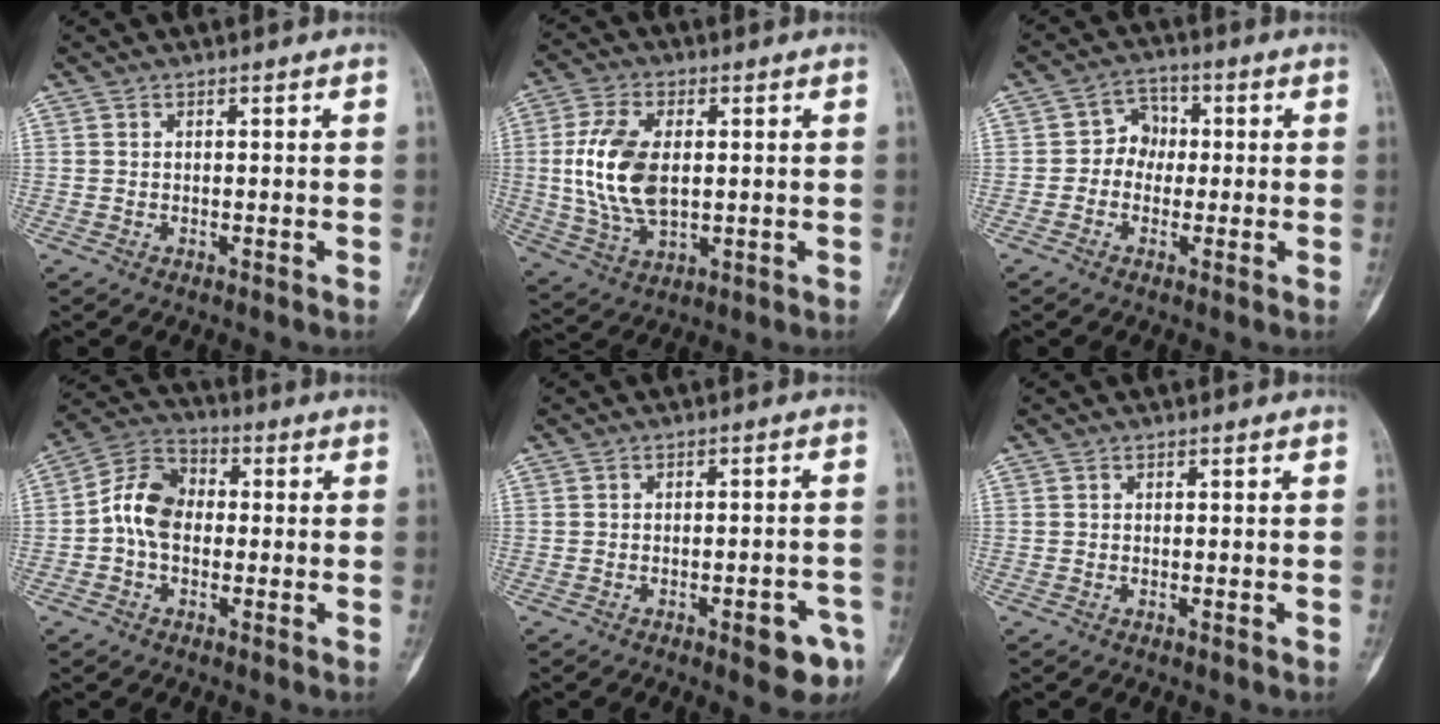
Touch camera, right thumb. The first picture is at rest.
{"total": 13.3, "force": [1.0, 7.5, 10.9], "torque": [-0.219, -0.003, 0.024]}
{"total": 5.2, "force": [-0.3, 4.6, 2.5], "torque": [-0.010, 0.018, -0.018]}
{"total": 9.2, "force": [-0.6, 6.7, 6.4], "torque": [-0.104, 0.031, -0.027]}
{"total": 6.7, "force": [-3.4, 2.2, 5.3], "torque": [-0.052, 0.021, -0.037]}
{"total": 0.0}